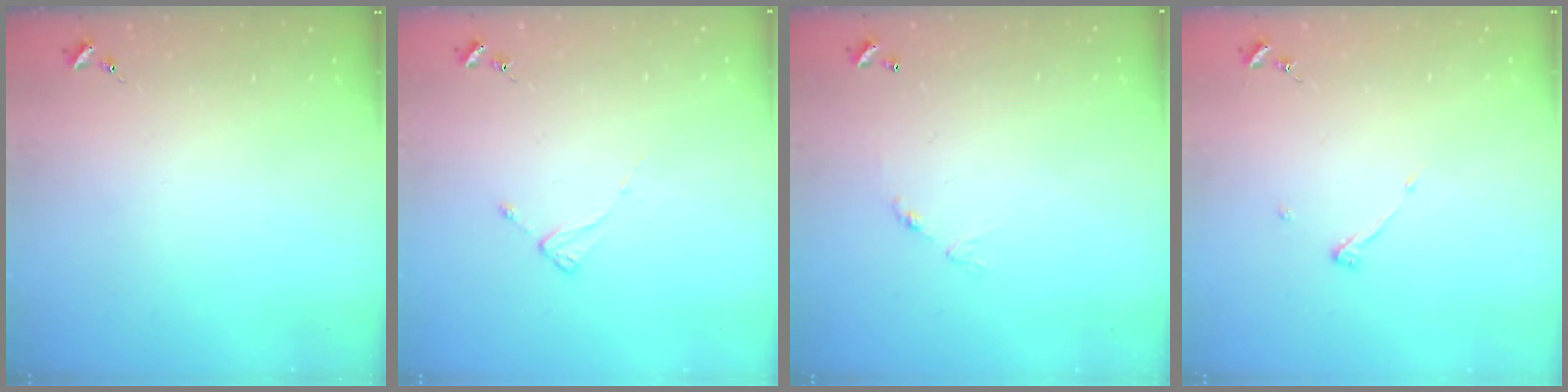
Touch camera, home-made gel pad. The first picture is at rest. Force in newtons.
{"total": 2.0, "press": 2.0, "slide": 0.3}
{"total": 5.5, "press": 5.5, "slide": 0.4}
{"total": 3.6, "press": 3.6, "slide": 0.4}